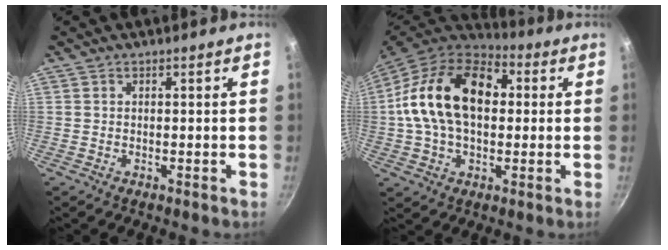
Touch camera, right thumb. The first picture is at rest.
{"total": 21.2, "force": [2.5, 13.6, 16.0], "torque": [-0.261, 0.032, 0.025]}